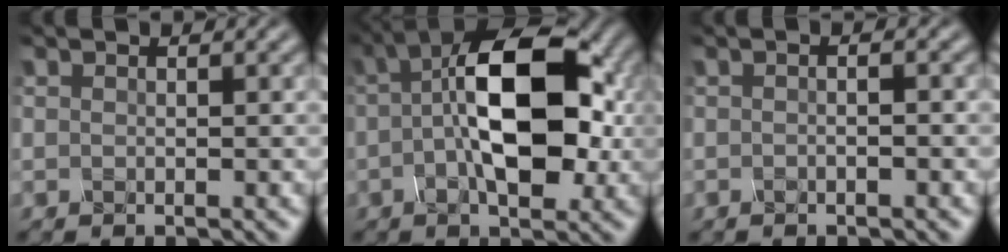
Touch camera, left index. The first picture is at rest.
{"total": 11.1, "force": [0.5, 5.1, 9.8], "torque": [-0.157, 0.021, -0.002]}
{"total": 1.5, "force": [0.0, 0.4, 1.5], "torque": [-0.007, -0.002, -0.017]}